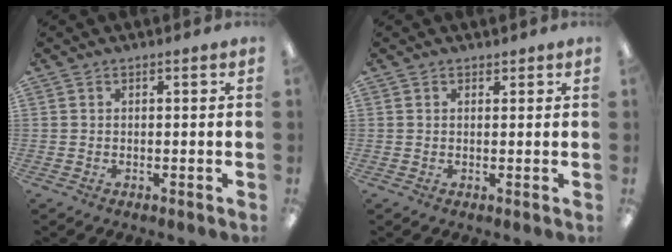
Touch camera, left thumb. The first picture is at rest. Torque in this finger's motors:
{"motor_torque": [0.04, 0.25, -0.14, 0.18, 0.09]}